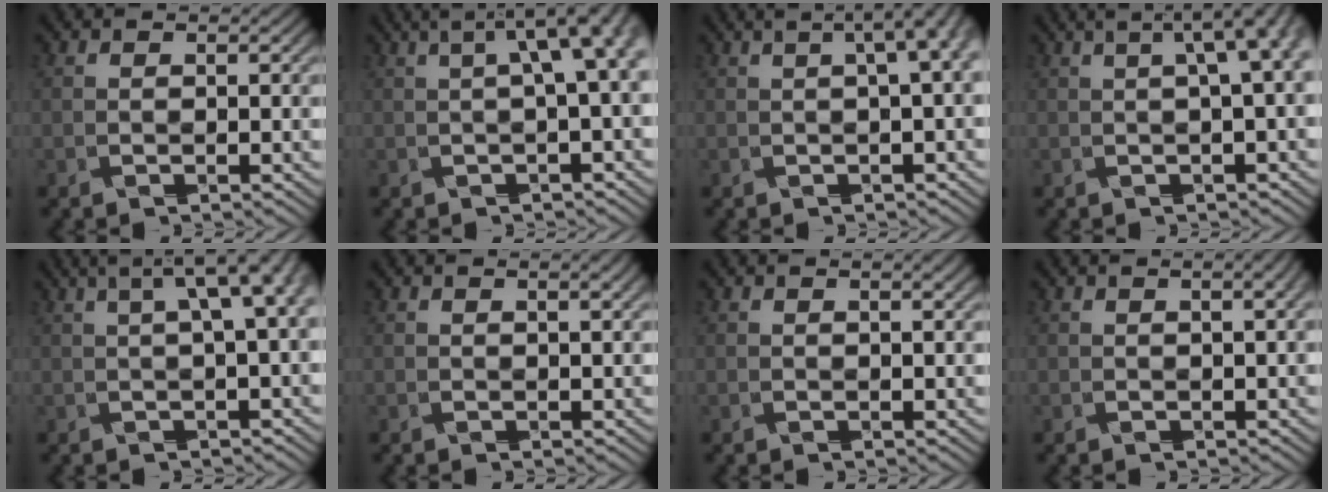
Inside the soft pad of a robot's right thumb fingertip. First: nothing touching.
{"total": 8.1, "force": [1.5, 2.2, 7.7], "torque": [-0.128, 0.011, 0.028]}
{"total": 5.6, "force": [1.3, 1.1, 5.3], "torque": [-0.091, 0.005, 0.025]}
{"total": 6.9, "force": [1.4, 1.6, 6.6], "torque": [-0.107, 0.009, 0.025]}
{"total": 7.4, "force": [2.0, 1.6, 7.0], "torque": [-0.123, 0.010, 0.037]}
{"total": 1.2, "force": [0.3, 0.3, 1.2], "torque": [-0.031, -0.002, 0.011]}
{"total": 0.9, "force": [0.2, 0.2, 0.8], "torque": [-0.025, -0.003, 0.007]}
{"total": 2.1, "force": [0.3, 0.8, 2.0], "torque": [-0.040, -0.005, 0.011]}